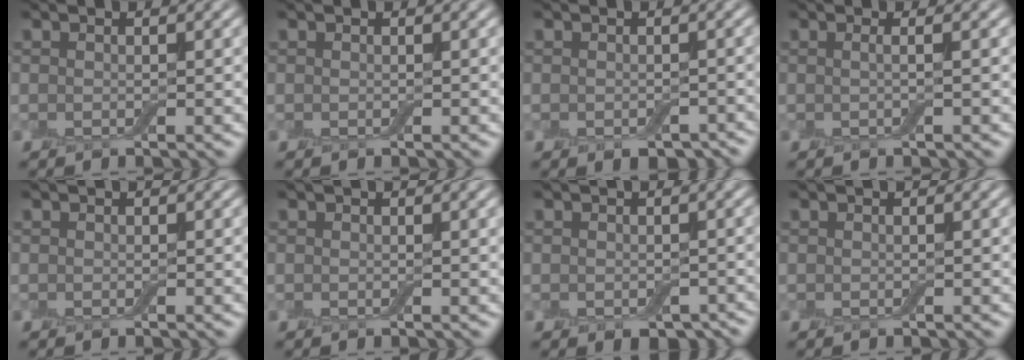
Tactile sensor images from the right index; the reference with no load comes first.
{"total": 0.0}
{"total": 2.2, "force": [-1.3, 1.1, 1.3], "torque": [-0.021, -0.007, -0.013]}
{"total": 1.9, "force": [0.3, 0.8, 1.7], "torque": [-0.019, -0.003, -0.019]}
{"total": 0.0}
{"total": 0.9, "force": [0.5, 0.1, 0.7], "torque": [-0.008, 0.002, 0.006]}
{"total": 2.1, "force": [-1.1, 1.3, 1.3], "torque": [-0.020, -0.014, -0.010]}
{"total": 0.0}